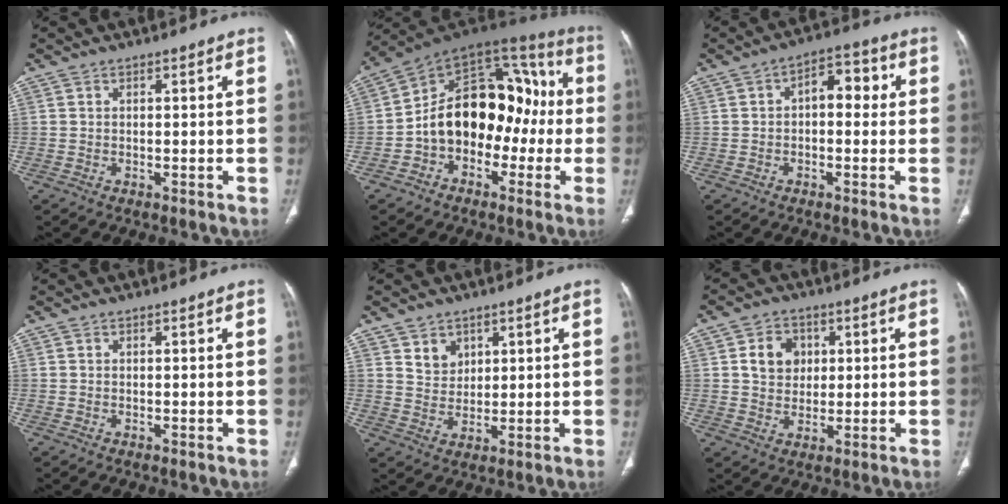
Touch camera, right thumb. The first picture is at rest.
{"total": 20.5, "force": [-2.4, 13.9, 14.8], "torque": [-0.175, 0.070, -0.044]}
{"total": 6.9, "force": [0.6, 4.0, 5.5], "torque": [-0.052, 0.024, 0.000]}
{"total": 0.0}
{"total": 4.3, "force": [2.5, 3.2, 1.4], "torque": [-0.006, -0.022, 0.054]}
{"total": 6.8, "force": [1.7, 5.6, 3.4], "torque": [-0.031, -0.005, 0.028]}